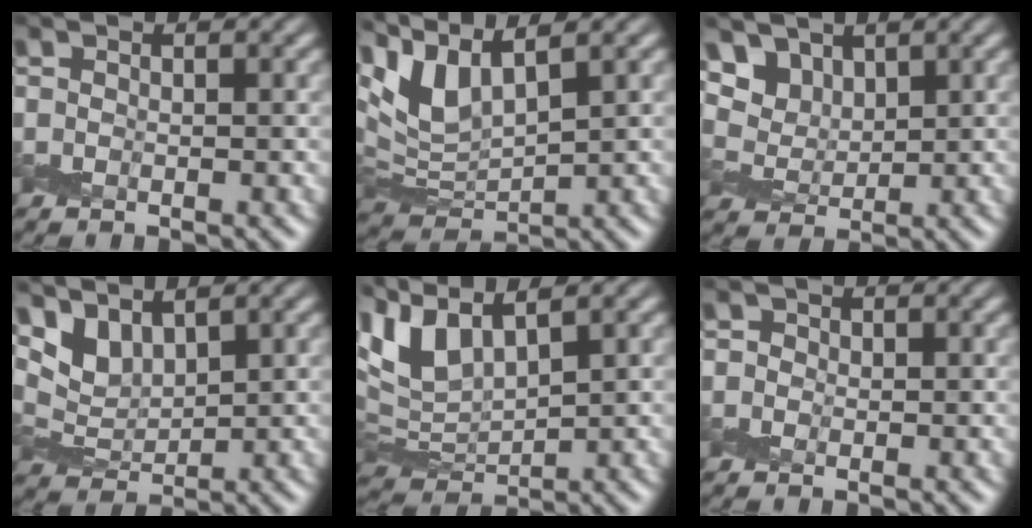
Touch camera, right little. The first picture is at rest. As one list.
[{"total": 5.4, "force": [3.5, 1.8, 3.6], "torque": [-0.087, 0.009, 0.066]}, {"total": 4.8, "force": [3.3, 2.7, 2.2], "torque": [-0.052, -0.009, 0.063]}, {"total": 2.9, "force": [2.6, 0.9, 1.0], "torque": [-0.031, -0.010, 0.047]}, {"total": 6.1, "force": [3.6, 2.6, 4.2], "torque": [-0.101, 0.013, 0.065]}, {"total": 0.9, "force": [-0.1, 0.9, 0.2], "torque": [-0.002, 0.000, -0.006]}]